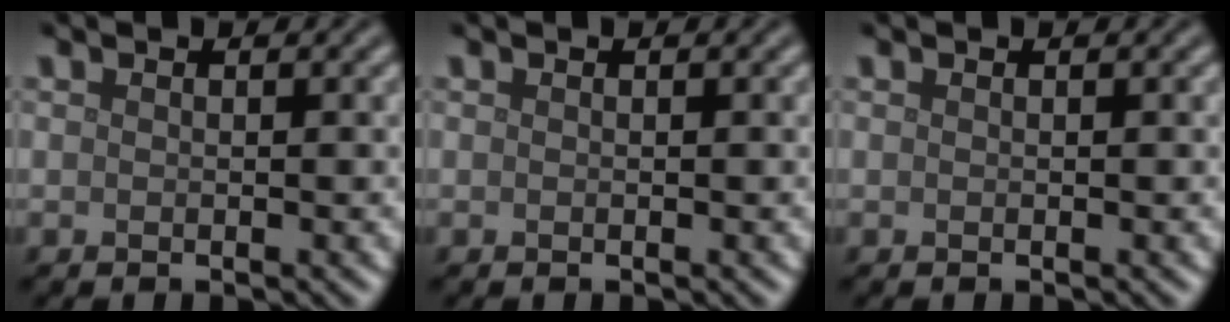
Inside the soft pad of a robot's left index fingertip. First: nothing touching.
{"total": 0.0}
{"total": 0.0}